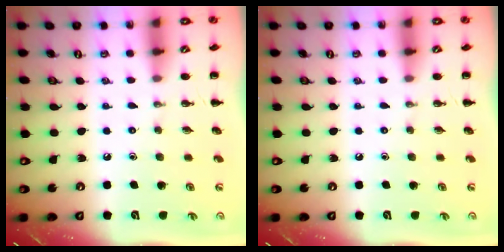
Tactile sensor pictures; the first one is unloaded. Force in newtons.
{"total": 0.0}